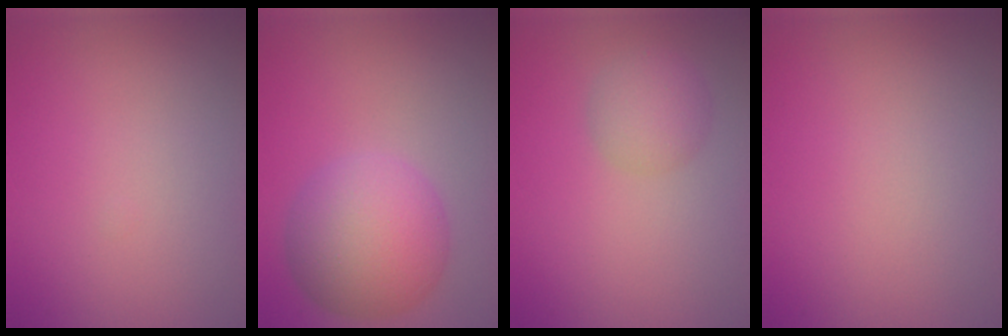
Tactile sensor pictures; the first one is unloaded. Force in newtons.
{"total": 6.9, "press": 6.9, "slide": 0.3}
{"total": 2.5, "press": 2.5, "slide": 0.0}
{"total": 0.0}